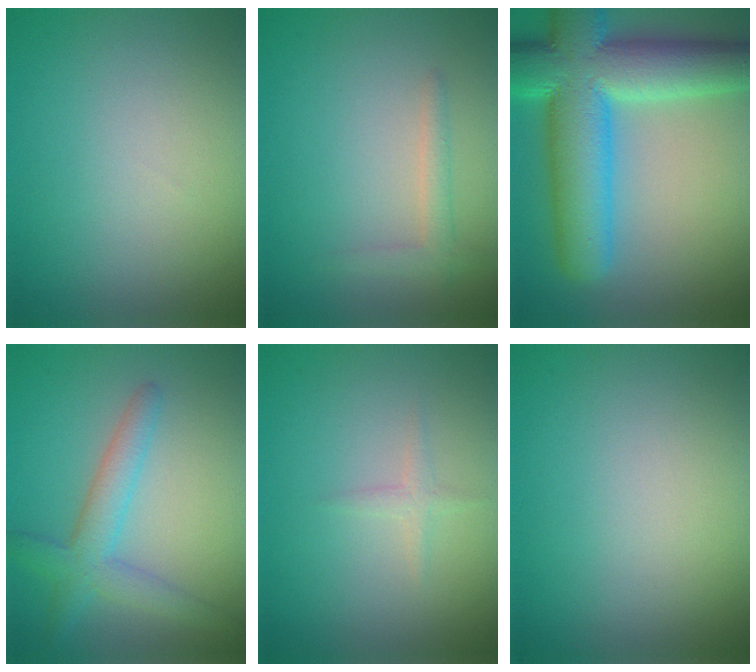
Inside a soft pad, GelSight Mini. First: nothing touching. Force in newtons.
{"total": 1.6, "press": 1.6, "slide": 0.1}
{"total": 12.8, "press": 12.8, "slide": 0.5}
{"total": 3.7, "press": 3.7, "slide": 0.1}
{"total": 0.9, "press": 0.9, "slide": 0.0}
{"total": 0.0}